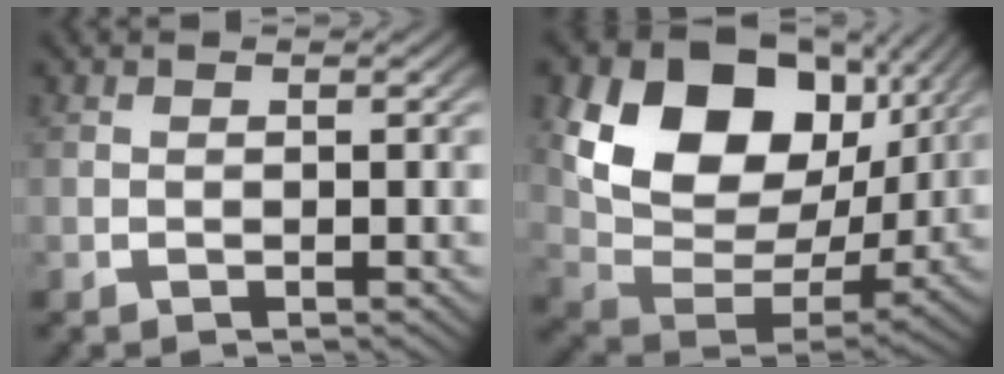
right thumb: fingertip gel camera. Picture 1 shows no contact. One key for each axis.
{"total": 16.8, "fx": 4.0, "fy": 11.2, "fz": 11.8, "tx": -0.234, "ty": -0.014, "tz": 0.064}